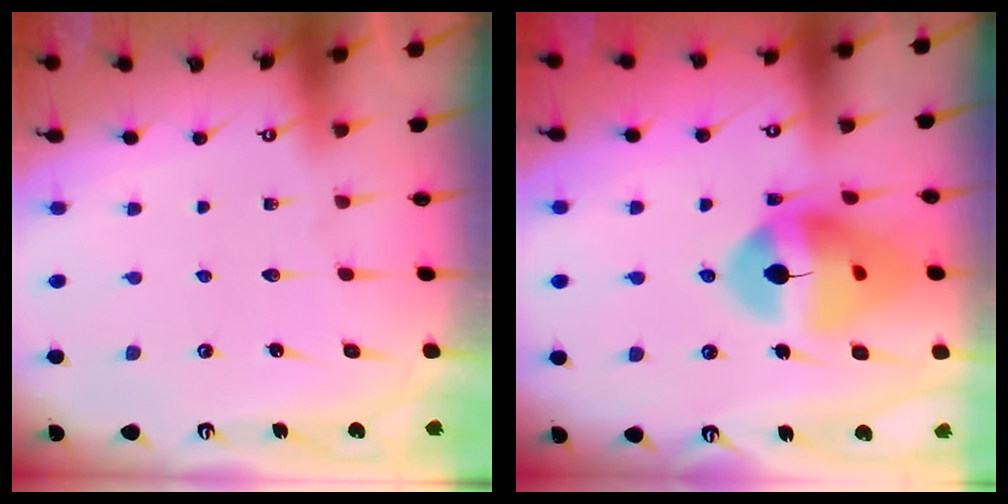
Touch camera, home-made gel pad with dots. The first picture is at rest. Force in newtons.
{"total": 15.3, "press": 15.2, "slide": 1.8}